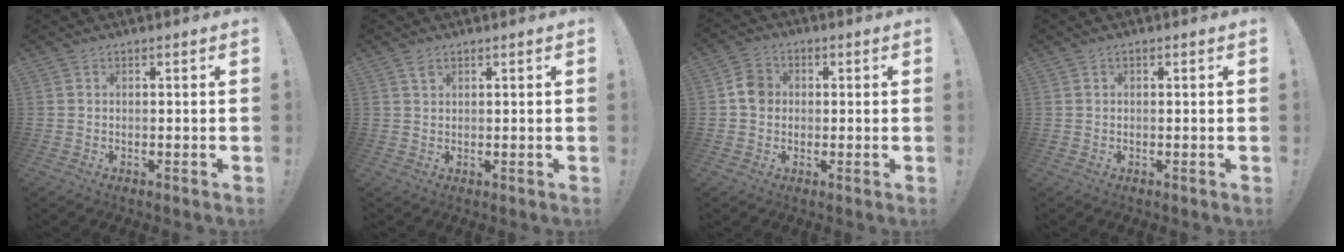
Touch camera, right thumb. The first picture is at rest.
{"total": 1.8, "force": [1.2, 1.1, 0.8], "torque": [-0.002, -0.007, 0.020]}
{"total": 5.7, "force": [0.2, 5.1, 2.6], "torque": [-0.034, 0.014, 0.007]}
{"total": 0.5, "force": [0.0, 0.4, 0.2], "torque": [-0.006, 0.003, 0.001]}